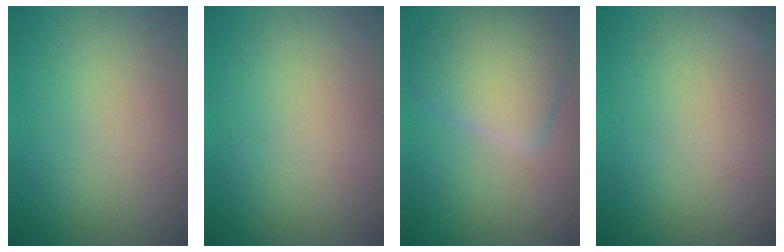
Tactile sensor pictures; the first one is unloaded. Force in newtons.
{"total": 0.0}
{"total": 5.6, "press": 5.6, "slide": 0.2}
{"total": 0.5, "press": 0.5, "slide": 0.1}